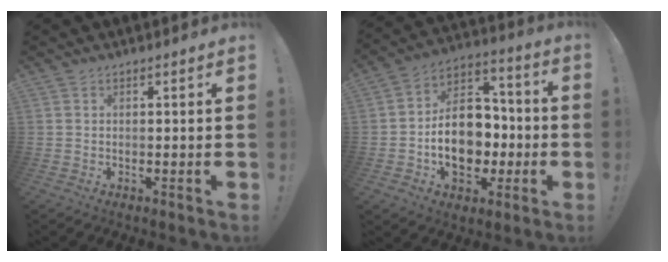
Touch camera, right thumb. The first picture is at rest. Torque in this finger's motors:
{"motor_torque": [2.34, 2.36, 1.31, -1.16, 0.10]}